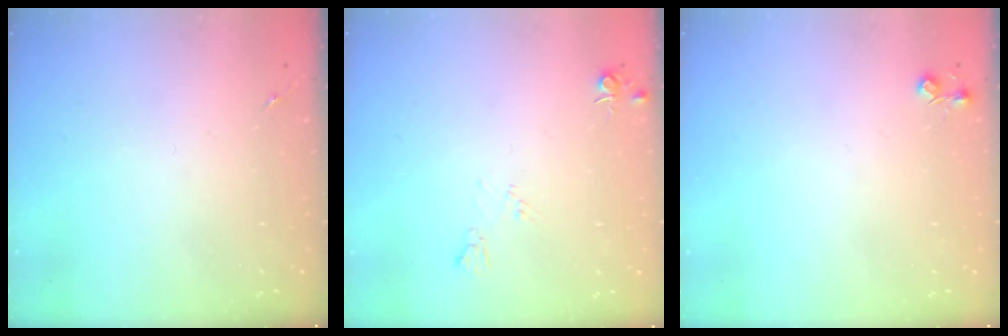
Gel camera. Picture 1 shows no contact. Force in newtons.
{"total": 5.2, "press": 5.2, "slide": 0.7}
{"total": 4.4, "press": 4.4, "slide": 0.7}